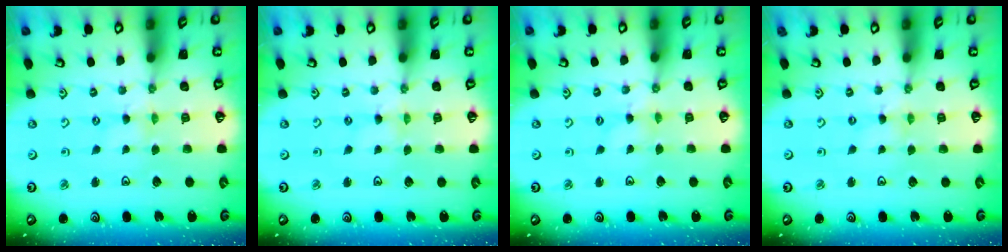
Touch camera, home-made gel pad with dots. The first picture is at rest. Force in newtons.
{"total": 0.0}
{"total": 0.8, "press": 0.7, "slide": 0.3}
{"total": 0.0}